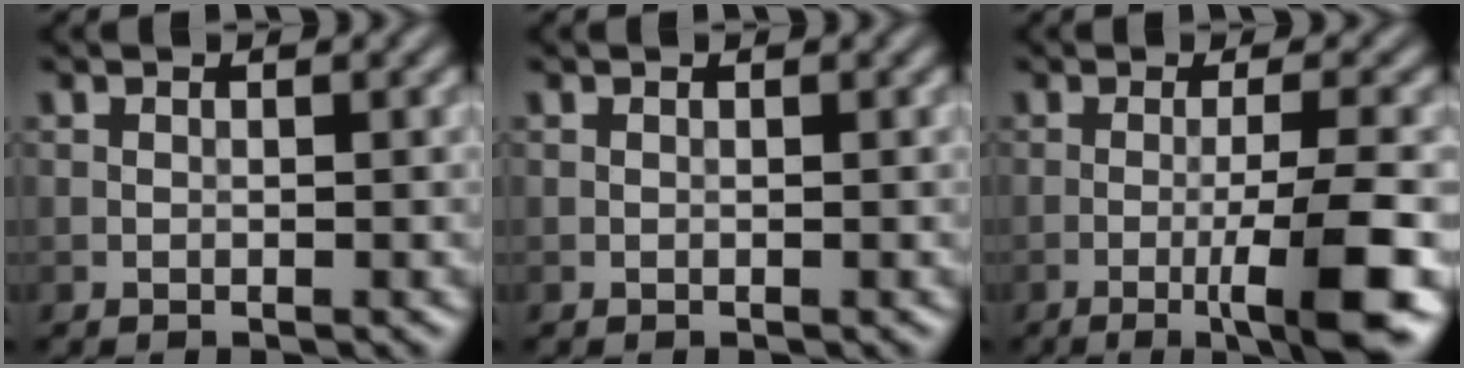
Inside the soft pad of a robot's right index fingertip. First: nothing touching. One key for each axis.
{"total": 0.0}
{"total": 7.0, "fx": -2.3, "fy": 1.0, "fz": 6.5, "tx": -0.092, "ty": 0.005, "tz": -0.043}